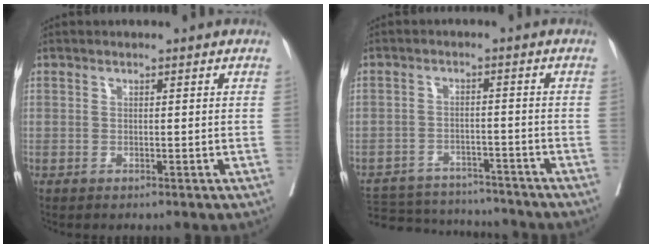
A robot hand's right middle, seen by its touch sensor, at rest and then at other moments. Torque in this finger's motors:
{"motor_torque": [-0.17, -0.59, -0.49, -0.21]}